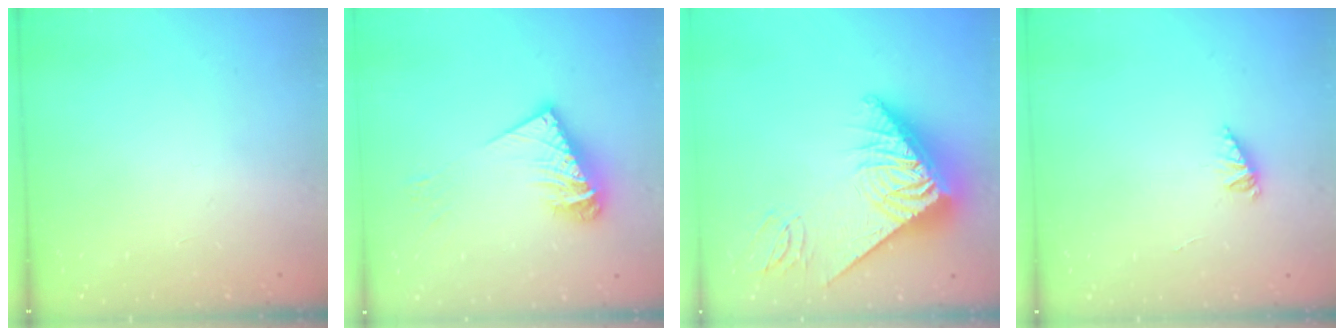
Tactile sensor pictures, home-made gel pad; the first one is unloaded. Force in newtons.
{"total": 12.3, "press": 12.3, "slide": 1.2}
{"total": 18.1, "press": 18.0, "slide": 1.9}
{"total": 1.7, "press": 1.6, "slide": 0.4}